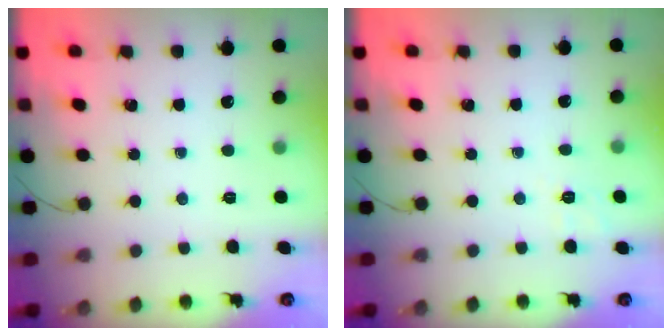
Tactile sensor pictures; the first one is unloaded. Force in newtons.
{"total": 2.7, "press": 2.2, "slide": 1.6}